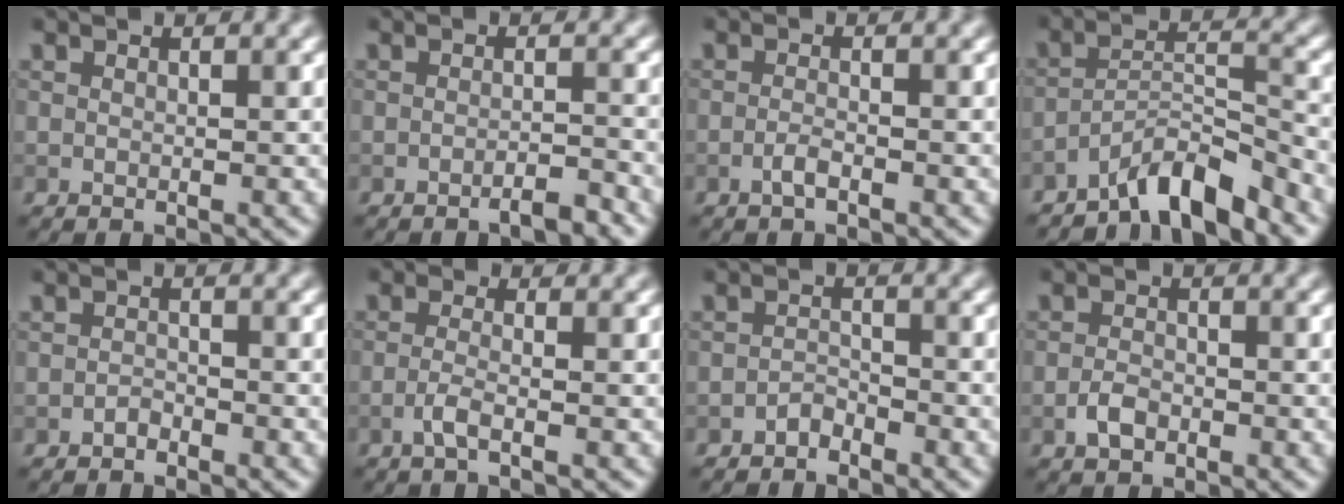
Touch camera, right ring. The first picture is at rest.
{"total": 2.0, "force": [-1.5, 0.3, 1.4], "torque": [-0.014, 0.005, -0.028]}
{"total": 1.3, "force": [-0.7, 0.3, 1.0], "torque": [-0.019, 0.003, -0.016]}
{"total": 5.6, "force": [-4.8, 0.9, 2.8], "torque": [-0.042, 0.009, -0.090]}
{"total": 0.8, "force": [-0.7, 0.3, 0.3], "torque": [-0.003, 0.001, -0.014]}
{"total": 1.7, "force": [-0.8, 0.4, 1.5], "torque": [-0.033, 0.002, -0.022]}
{"total": 1.3, "force": [-1.1, 0.5, 0.4], "torque": [-0.004, 0.005, -0.023]}
{"total": 1.8, "force": [-0.9, 1.0, 1.2], "torque": [-0.021, 0.002, -0.021]}